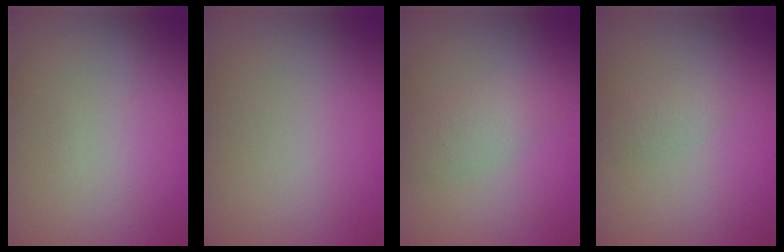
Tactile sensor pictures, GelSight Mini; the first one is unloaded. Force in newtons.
{"total": 0.0}
{"total": 2.6, "press": 2.6, "slide": 0.0}
{"total": 1.6, "press": 1.6, "slide": 0.0}